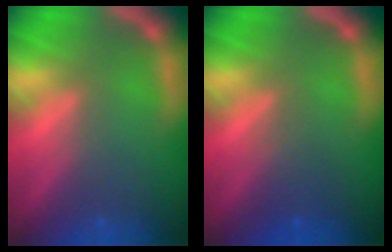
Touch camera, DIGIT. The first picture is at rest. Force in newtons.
{"total": 2.0}